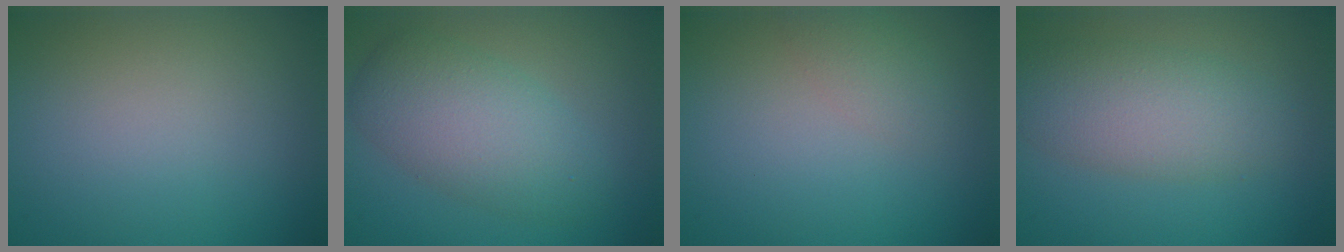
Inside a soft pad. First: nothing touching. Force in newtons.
{"total": 5.6, "press": 5.6, "slide": 0.2}
{"total": 1.5, "press": 1.5, "slide": 0.1}
{"total": 5.0, "press": 5.0, "slide": 0.1}